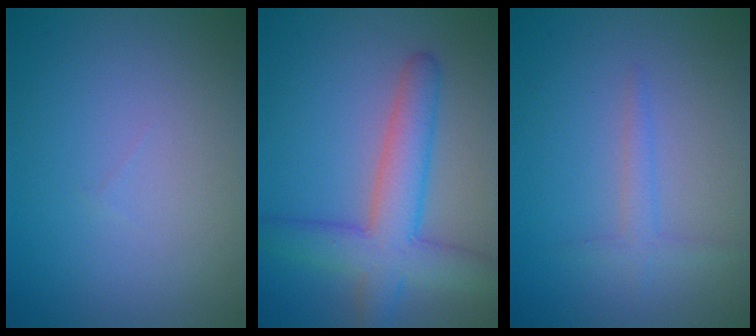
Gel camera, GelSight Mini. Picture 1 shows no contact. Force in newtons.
{"total": 6.2, "press": 6.2, "slide": 0.3}
{"total": 1.5, "press": 1.5, "slide": 0.1}